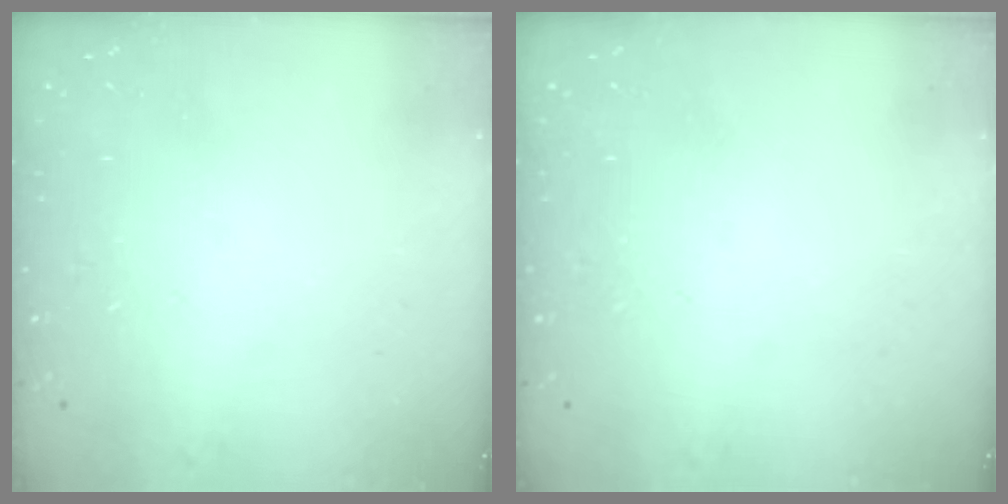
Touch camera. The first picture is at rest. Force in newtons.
{"total": 0.0}